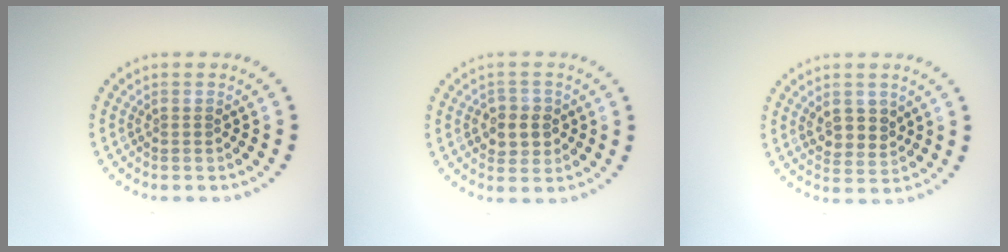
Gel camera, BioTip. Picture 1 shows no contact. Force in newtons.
{"total": 2.8, "press": 2.7, "slide": 0.8}
{"total": 2.8, "press": 2.7, "slide": 0.9}